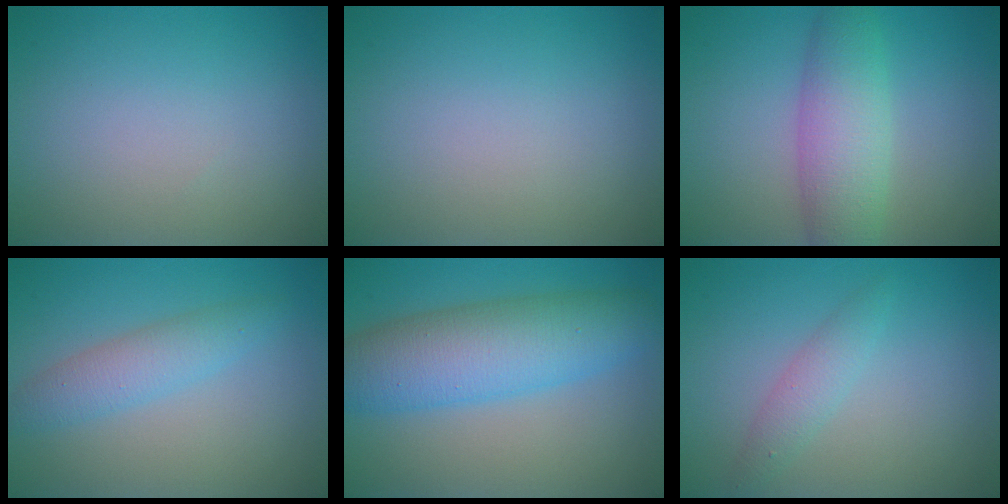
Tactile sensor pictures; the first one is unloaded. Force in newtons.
{"total": 0.0}
{"total": 5.3, "press": 5.3, "slide": 0.0}
{"total": 2.9, "press": 2.9, "slide": 0.1}
{"total": 7.8, "press": 7.8, "slide": 0.1}
{"total": 1.8, "press": 1.8, "slide": 0.1}